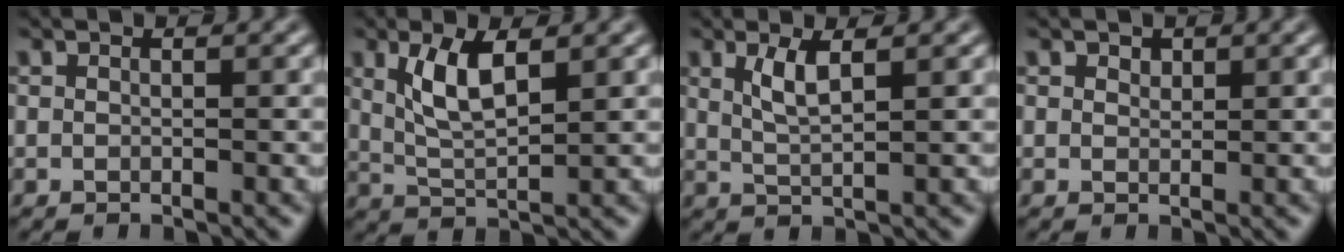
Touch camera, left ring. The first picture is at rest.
{"total": 4.4, "force": [1.7, 1.6, 3.7], "torque": [-0.081, -0.001, 0.035]}
{"total": 2.6, "force": [1.2, 0.6, 2.2], "torque": [-0.045, -0.005, 0.026]}
{"total": 0.9, "force": [0.7, 0.5, 0.2], "torque": [-0.004, -0.001, 0.012]}